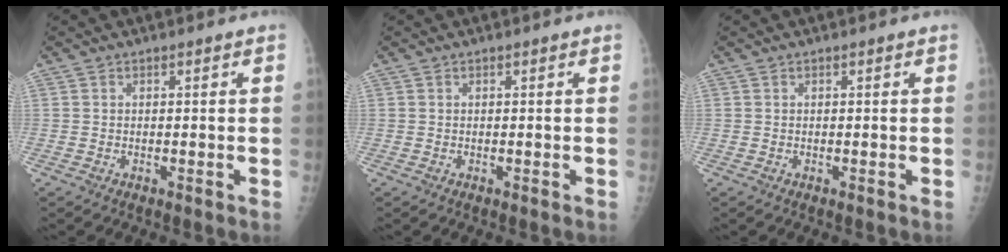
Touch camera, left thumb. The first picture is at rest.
{"total": 0.0}
{"total": 0.0}